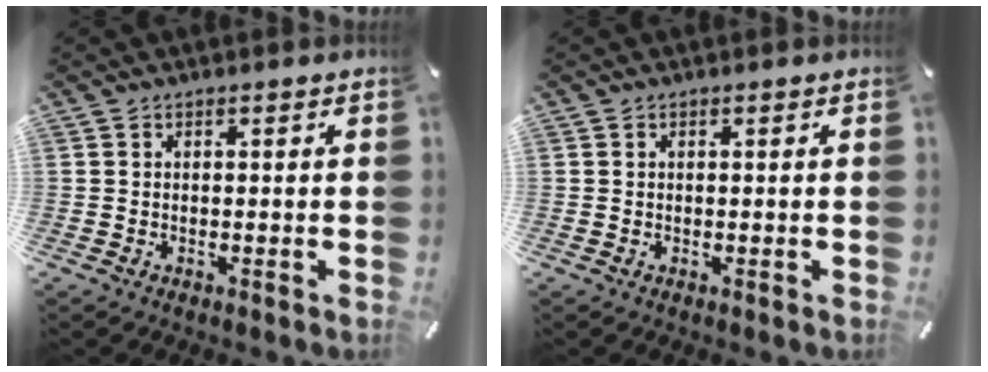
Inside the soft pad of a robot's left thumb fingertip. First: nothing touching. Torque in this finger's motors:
{"motor_torque": [-0.03, 0.01, 0.02, -0.06, 0.00]}